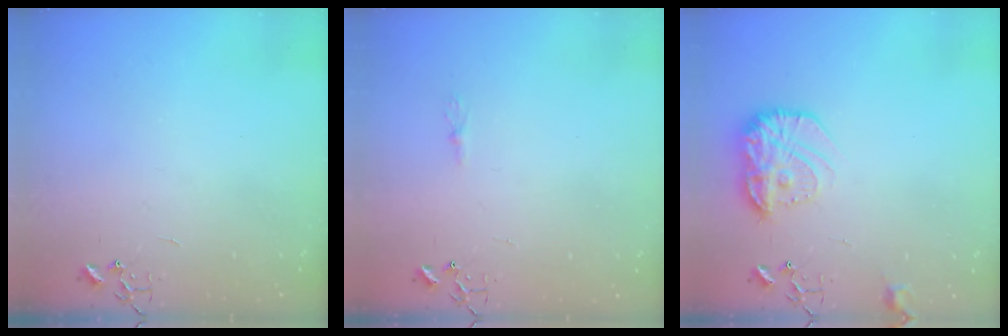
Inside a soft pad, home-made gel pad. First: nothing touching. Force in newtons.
{"total": 4.1, "press": 4.1, "slide": 0.5}
{"total": 15.1, "press": 15.0, "slide": 1.0}